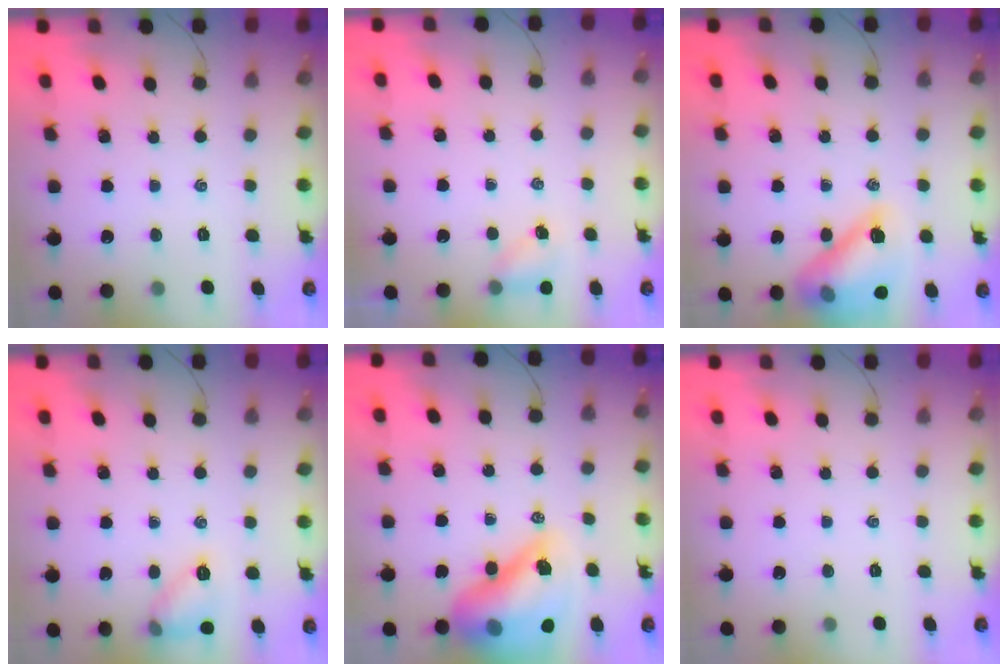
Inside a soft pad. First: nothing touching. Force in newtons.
{"total": 4.4, "press": 4.2, "slide": 1.3}
{"total": 15.8, "press": 15.8, "slide": 1.1}
{"total": 8.7, "press": 8.5, "slide": 1.6}
{"total": 20.8, "press": 20.1, "slide": 5.3}
{"total": 0.0}